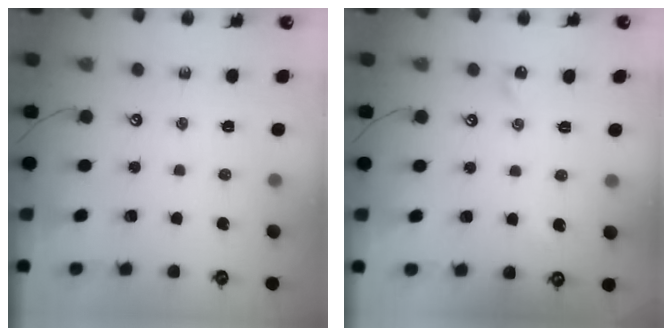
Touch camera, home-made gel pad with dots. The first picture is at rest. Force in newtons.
{"total": 4.8, "press": 4.7, "slide": 0.7}